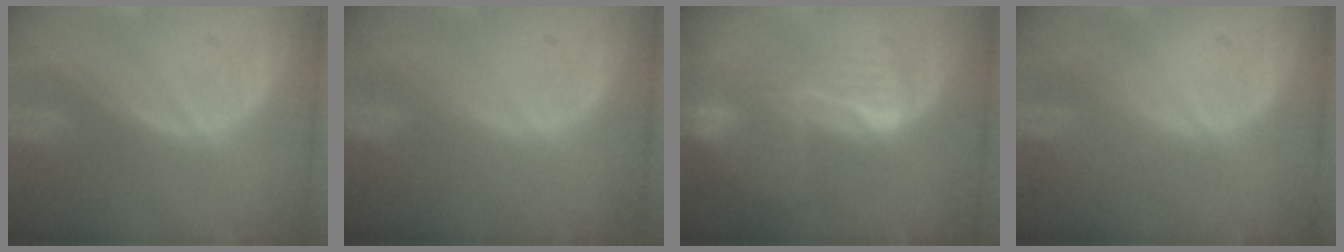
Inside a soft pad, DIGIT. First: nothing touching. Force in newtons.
{"total": 0.0}
{"total": 6.3, "press": 6.1, "slide": 1.5}
{"total": 0.0}